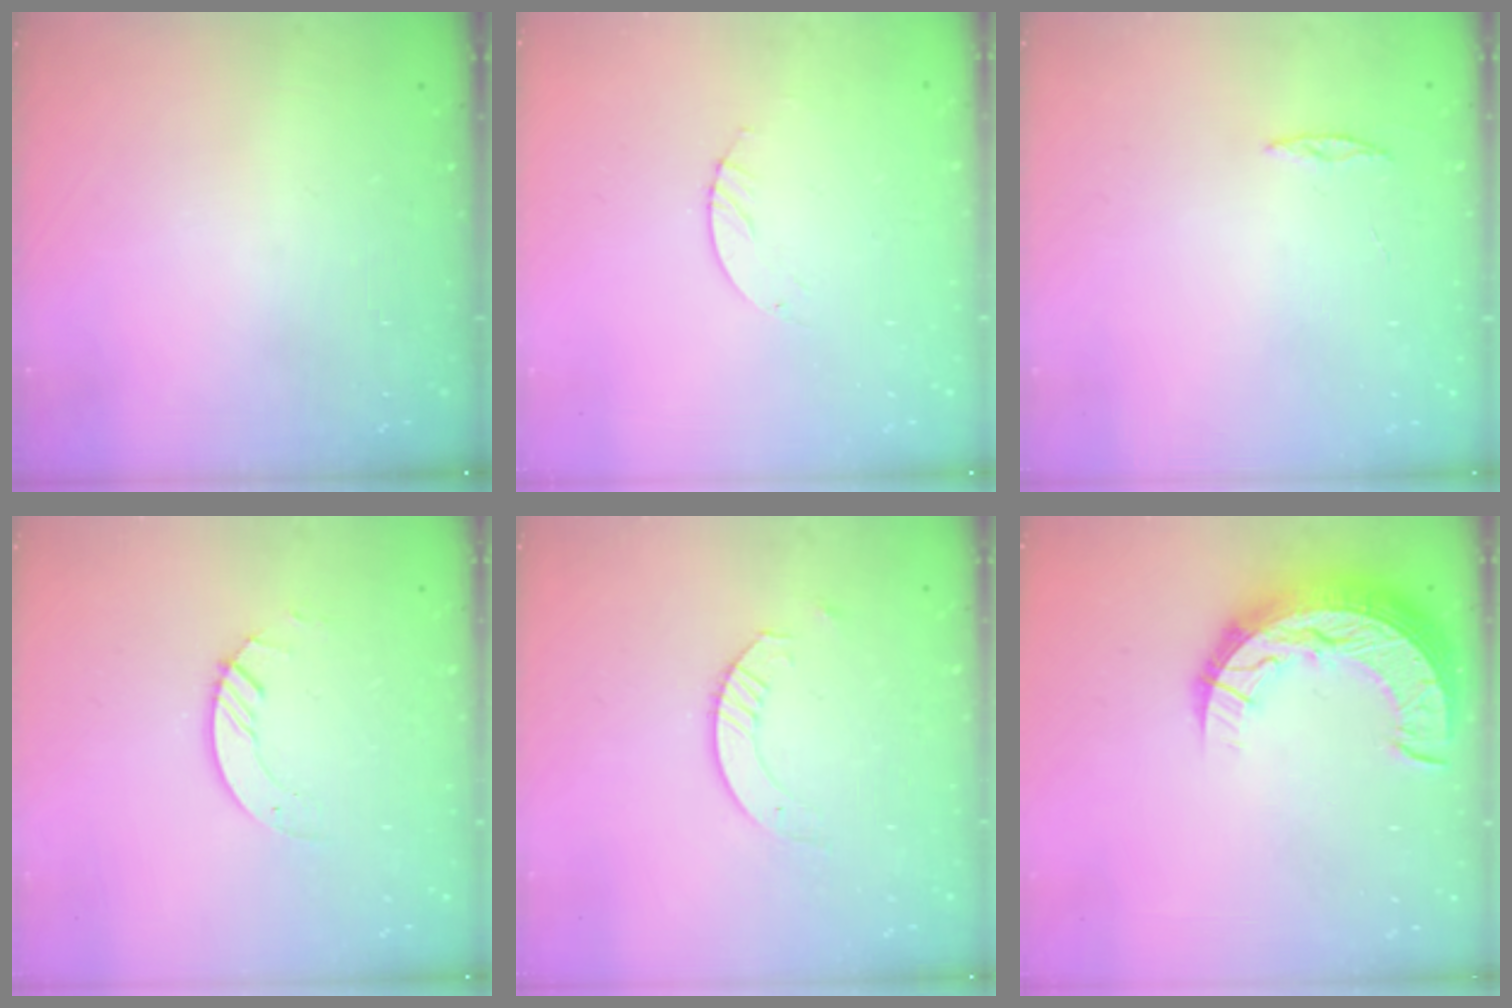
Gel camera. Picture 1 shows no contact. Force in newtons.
{"total": 0.9, "press": 0.8, "slide": 0.2}
{"total": 2.0, "press": 2.0, "slide": 0.2}
{"total": 2.6, "press": 2.6, "slide": 0.3}
{"total": 4.1, "press": 4.1, "slide": 0.4}
{"total": 15.0, "press": 15.0, "slide": 1.0}